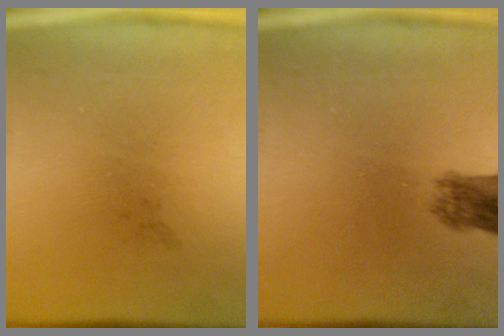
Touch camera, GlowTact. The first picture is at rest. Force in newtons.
{"total": 3.4}